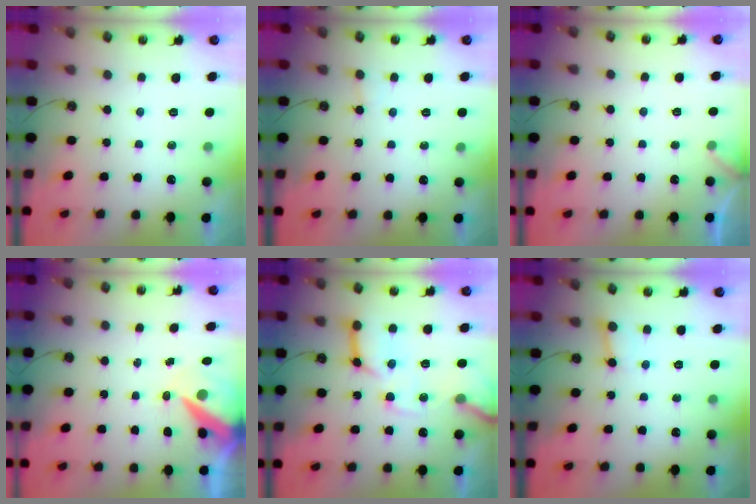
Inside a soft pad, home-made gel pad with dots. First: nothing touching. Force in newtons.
{"total": 5.2, "press": 5.2, "slide": 0.4}
{"total": 3.5, "press": 3.5, "slide": 0.3}
{"total": 10.4, "press": 10.4, "slide": 1.2}
{"total": 15.2, "press": 15.1, "slide": 1.8}
{"total": 2.7, "press": 2.7, "slide": 0.3}